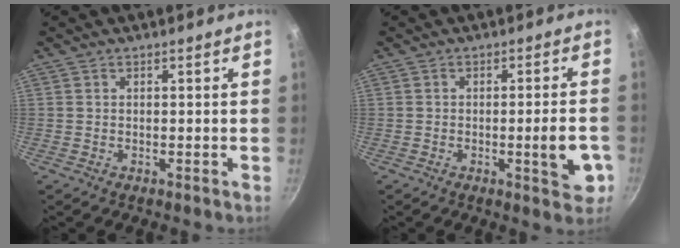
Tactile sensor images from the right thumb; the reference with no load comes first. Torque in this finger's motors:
{"motor_torque": [2.74, 2.26, 1.87, -0.92, 0.56]}